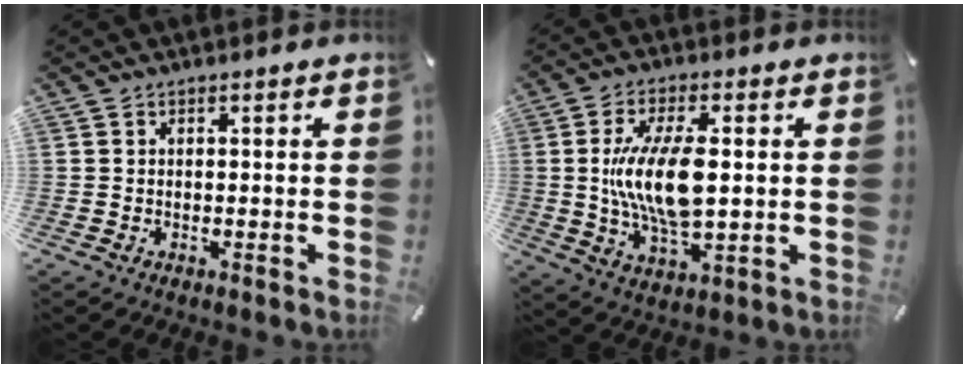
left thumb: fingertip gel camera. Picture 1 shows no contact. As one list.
[{"total": 13.9, "force": [1.2, 5.8, 12.5], "torque": [-0.272, -0.008, 0.016]}]